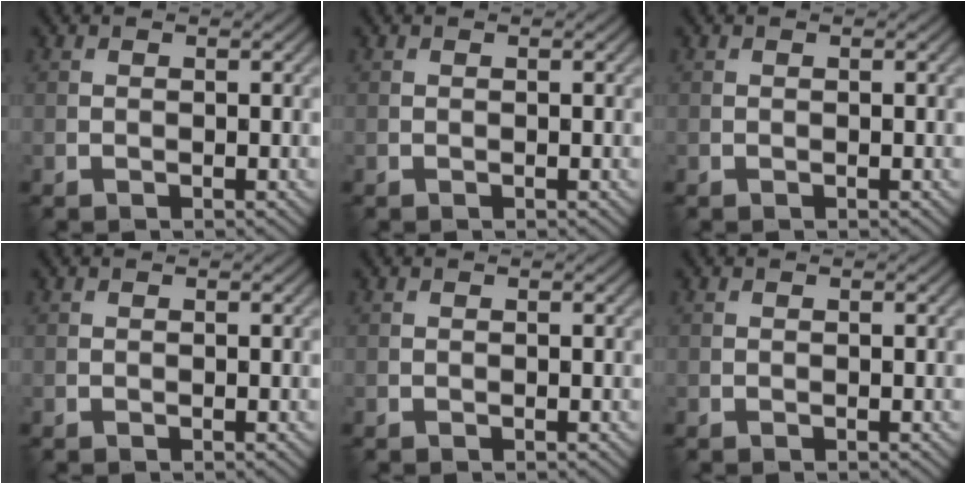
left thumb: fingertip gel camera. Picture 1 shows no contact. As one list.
[{"total": 0.0}, {"total": 0.0}, {"total": 0.0}, {"total": 0.0}, {"total": 0.0}]